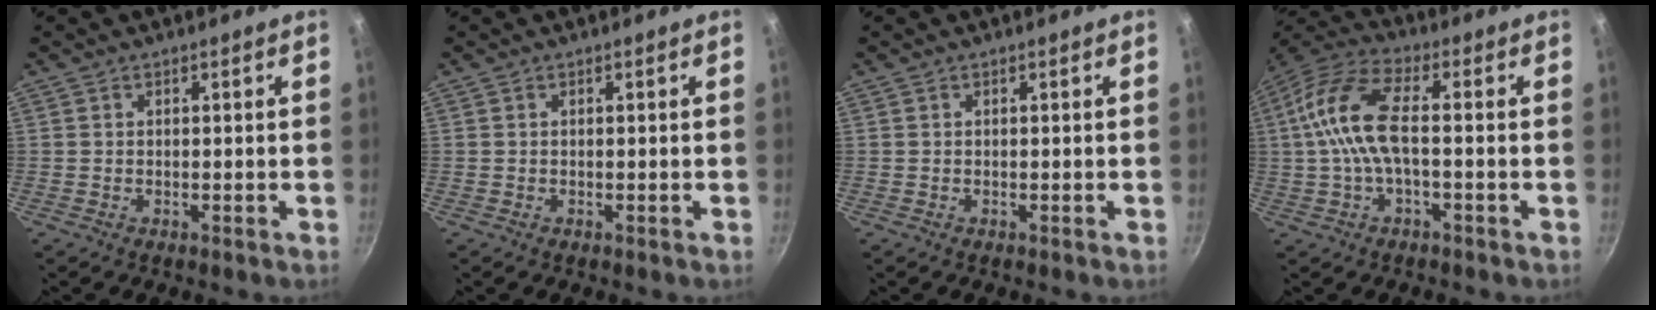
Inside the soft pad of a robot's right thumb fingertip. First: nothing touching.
{"total": 0.0}
{"total": 0.0}
{"total": 12.1, "force": [-0.5, 5.1, 11.0], "torque": [-0.234, 0.030, -0.024]}